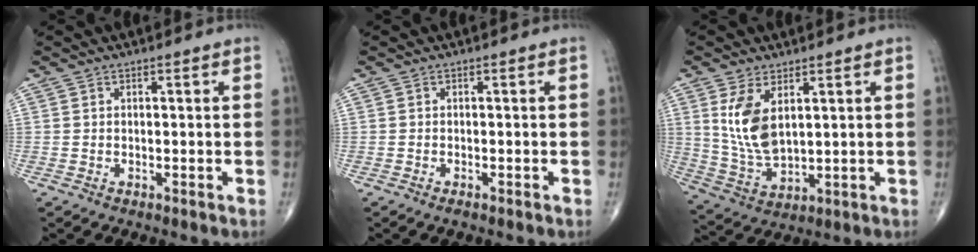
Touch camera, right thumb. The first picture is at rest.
{"total": 0.7, "force": [-0.5, 0.2, 0.5], "torque": [-0.011, 0.001, -0.009]}
{"total": 9.6, "force": [3.2, 4.9, 7.6], "torque": [-0.146, -0.018, 0.077]}